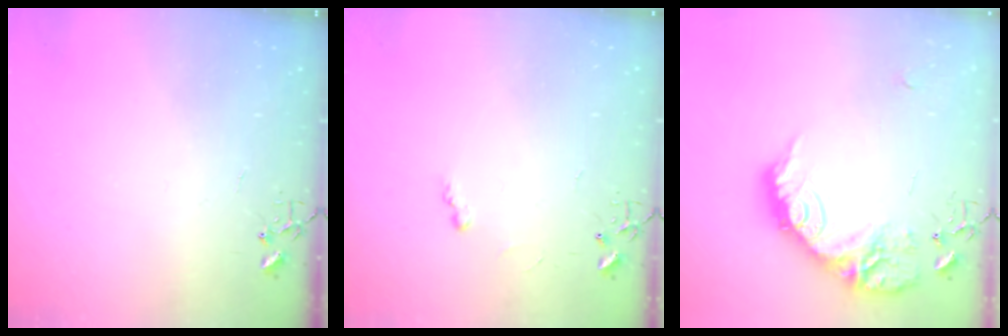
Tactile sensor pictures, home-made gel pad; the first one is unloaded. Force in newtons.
{"total": 4.6, "press": 4.5, "slide": 0.6}
{"total": 19.0, "press": 19.0, "slide": 0.4}